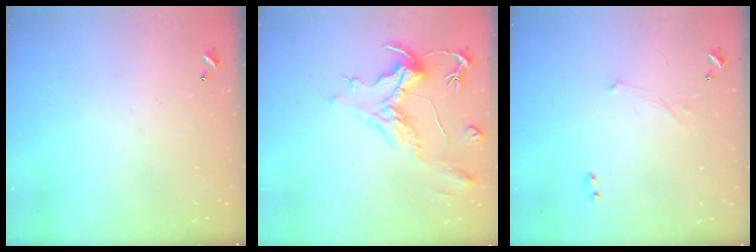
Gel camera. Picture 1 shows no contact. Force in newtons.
{"total": 1.8, "press": 0.8, "slide": 1.5}
{"total": 0.7, "press": 0.3, "slide": 0.6}